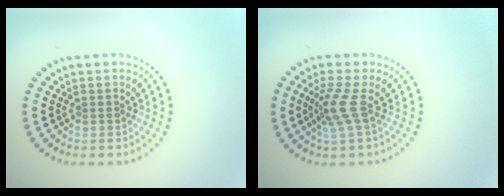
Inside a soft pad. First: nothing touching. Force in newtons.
{"total": 2.7, "press": 1.9, "slide": 2.0}